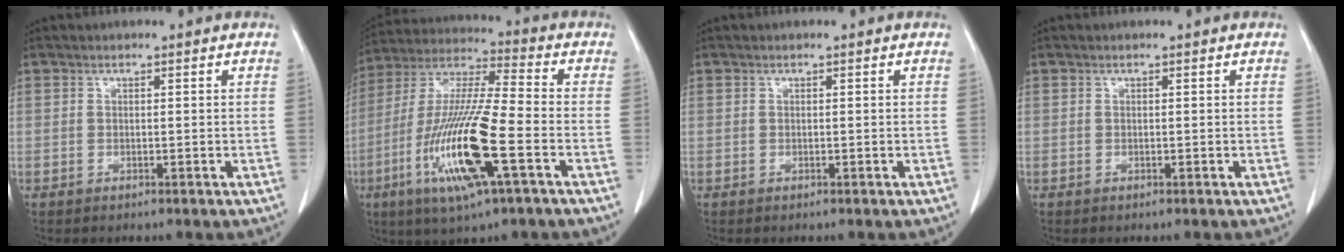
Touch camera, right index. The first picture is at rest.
{"total": 17.5, "force": [-5.9, 1.4, 16.4], "torque": [-0.340, -0.020, -0.111]}
{"total": 0.0}
{"total": 0.0}